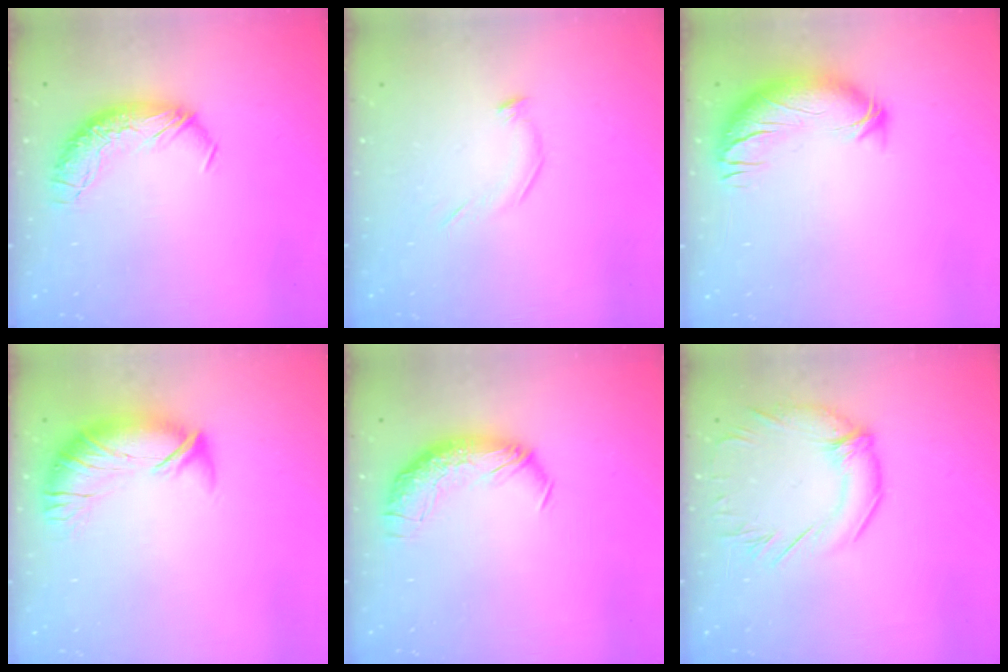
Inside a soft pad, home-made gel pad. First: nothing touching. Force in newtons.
{"total": 3.7, "press": 3.6, "slide": 0.9}
{"total": 3.6, "press": 2.9, "slide": 2.1}
{"total": 3.3, "press": 2.4, "slide": 2.4}
{"total": 2.4, "press": 1.1, "slide": 2.2}
{"total": 1.1, "press": 0.6, "slide": 1.0}